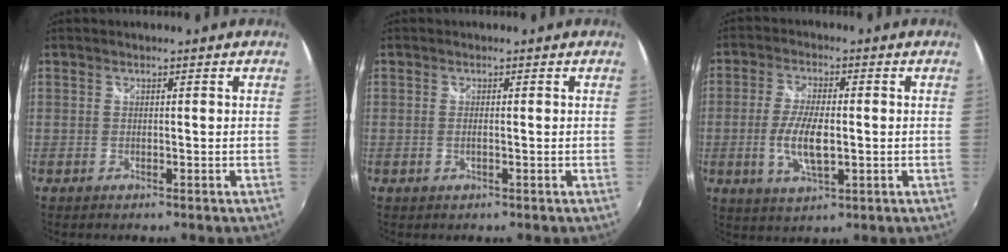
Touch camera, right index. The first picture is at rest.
{"total": 0.9, "force": [-0.2, 0.0, 0.9], "torque": [-0.018, 0.000, -0.006]}
{"total": 7.9, "force": [-1.2, 2.9, 7.3], "torque": [-0.148, -0.005, -0.023]}